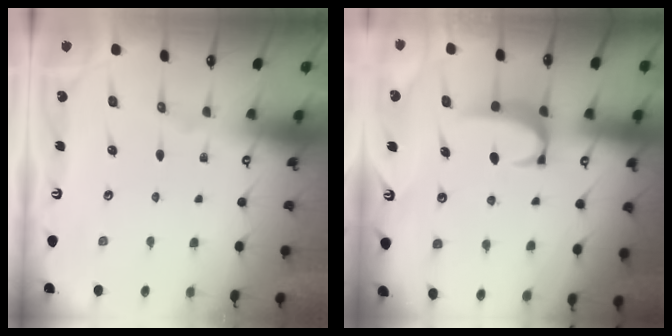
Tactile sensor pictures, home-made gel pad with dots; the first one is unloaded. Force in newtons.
{"total": 2.1, "press": 2.1, "slide": 0.5}